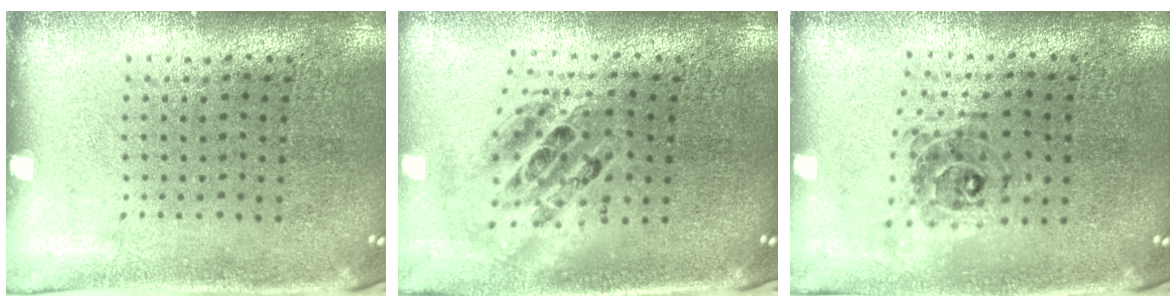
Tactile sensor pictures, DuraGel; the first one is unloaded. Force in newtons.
{"total": 2.0, "press": 1.5, "slide": 1.3}
{"total": 0.8, "press": 0.8, "slide": 0.1}